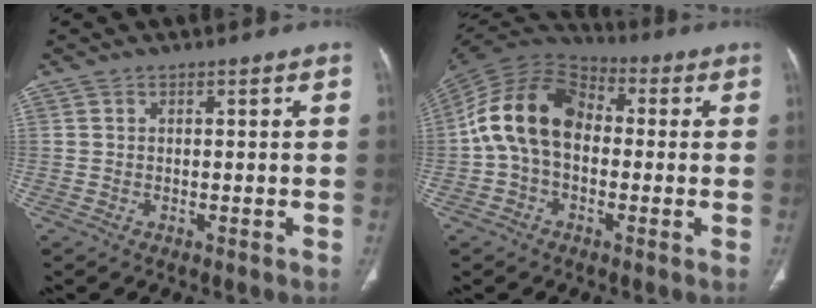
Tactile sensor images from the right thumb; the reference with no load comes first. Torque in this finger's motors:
{"motor_torque": [2.36, 2.36, 1.39, -0.48, 0.56]}